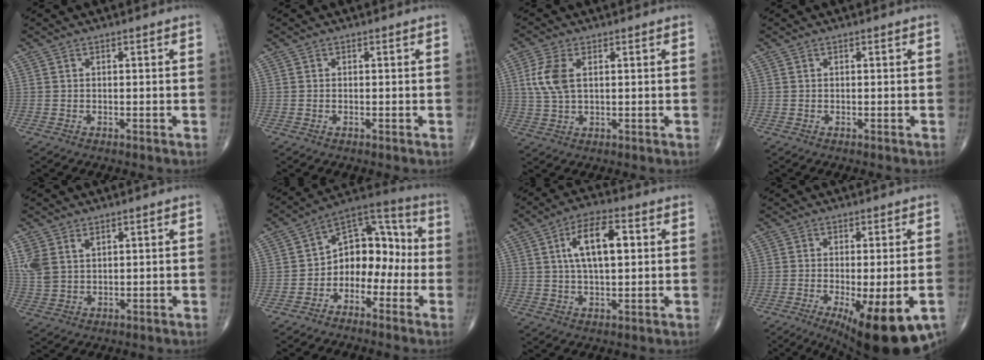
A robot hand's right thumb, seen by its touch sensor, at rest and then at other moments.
{"total": 0.0}
{"total": 6.4, "force": [1.5, 3.4, 5.3], "torque": [-0.128, 0.004, 0.032]}
{"total": 0.0}
{"total": 5.7, "force": [2.5, 3.6, 3.6], "torque": [-0.079, -0.002, 0.060]}
{"total": 12.0, "force": [-2.7, 8.4, 8.1], "torque": [-0.078, 0.063, -0.062]}
{"total": 10.9, "force": [2.4, 4.9, 9.4], "torque": [-0.152, 0.008, 0.038]}
{"total": 16.1, "force": [-7.2, 4.9, 13.5], "torque": [-0.164, -0.011, -0.095]}